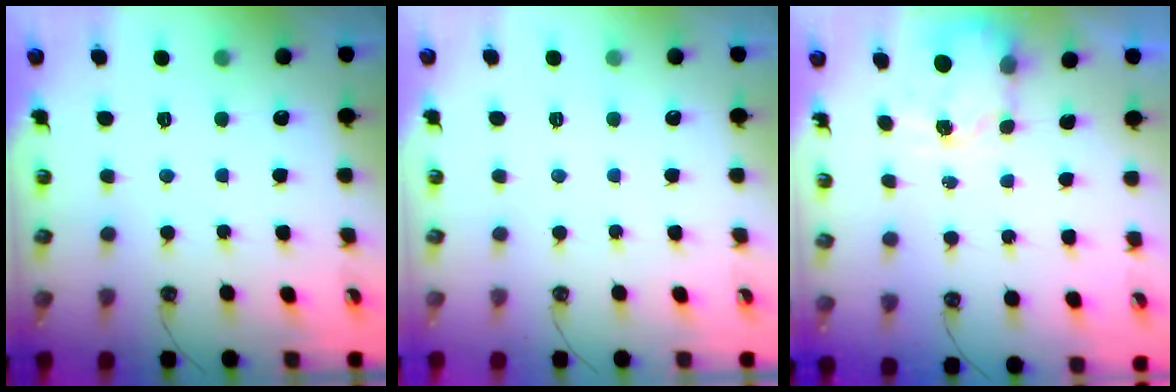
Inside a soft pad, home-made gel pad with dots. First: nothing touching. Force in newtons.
{"total": 0.0}
{"total": 3.8, "press": 3.7, "slide": 0.5}